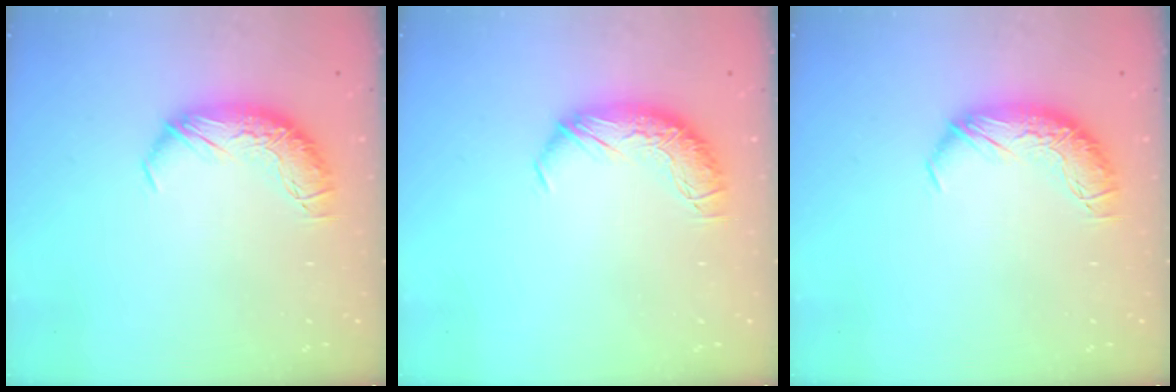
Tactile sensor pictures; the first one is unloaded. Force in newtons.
{"total": 0.0}
{"total": 0.0}